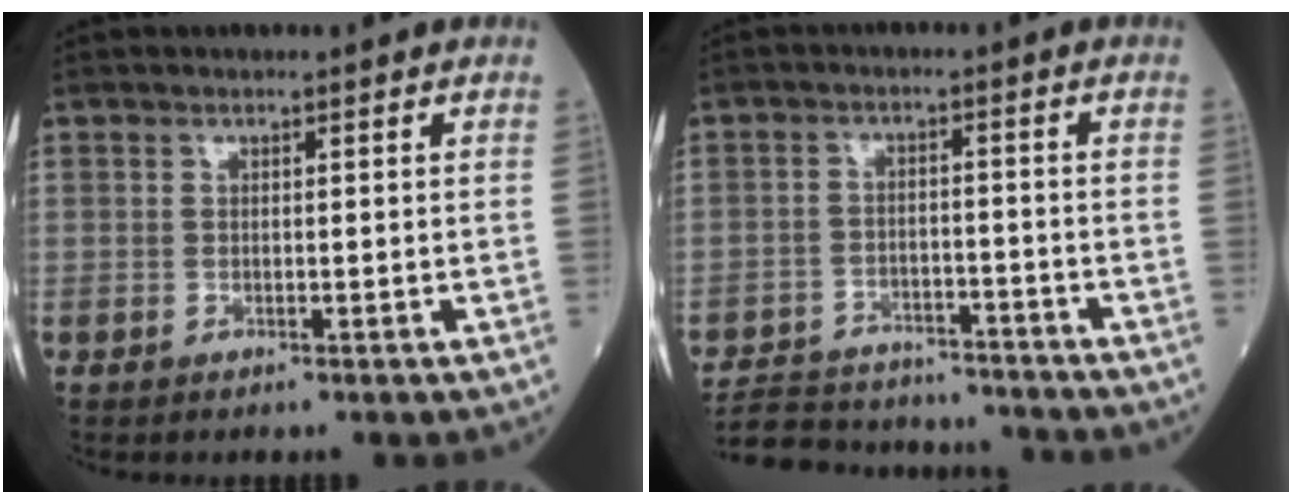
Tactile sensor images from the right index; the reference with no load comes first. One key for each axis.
{"total": 14.0, "fx": -13.1, "fy": 3.7, "fz": 3.3, "tx": -0.062, "ty": 0.016, "tz": -0.189}